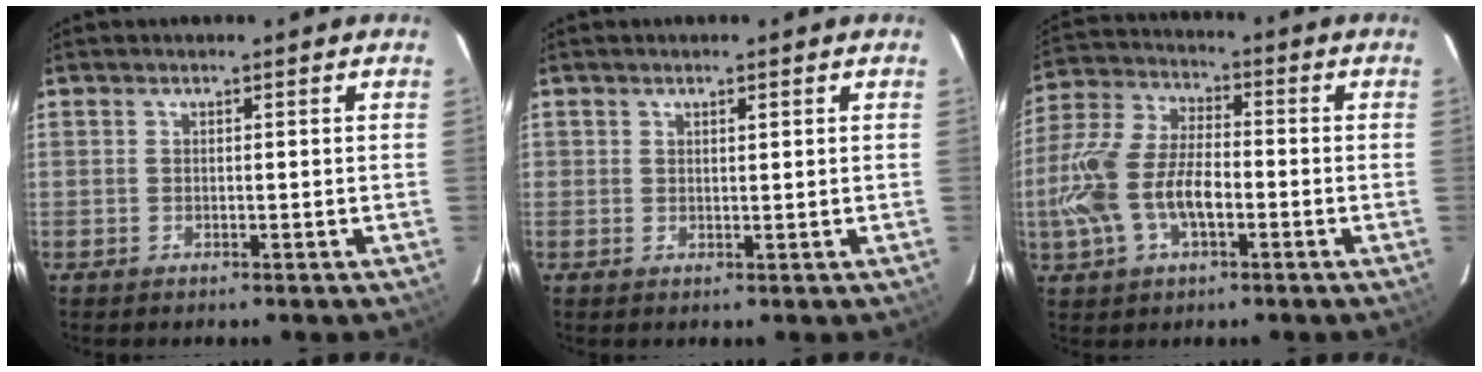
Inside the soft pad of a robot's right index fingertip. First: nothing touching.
{"total": 0.9, "force": [0.5, 0.5, 0.5], "torque": [-0.008, 0.002, 0.010]}
{"total": 14.6, "force": [-3.9, 7.4, 11.9], "torque": [-0.263, 0.004, -0.073]}